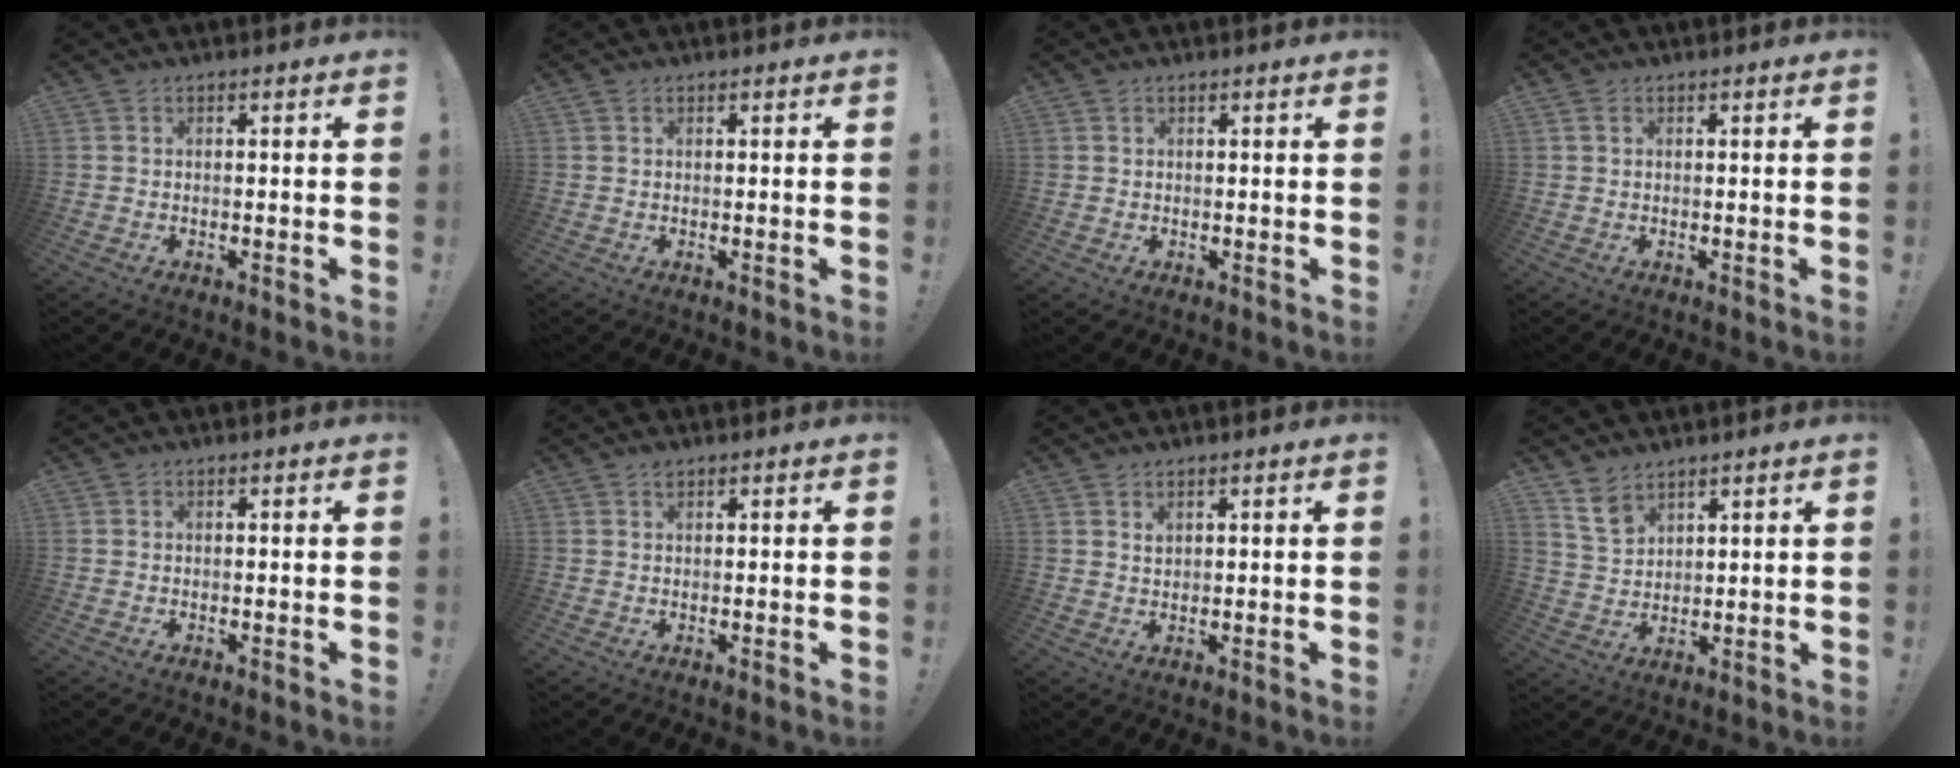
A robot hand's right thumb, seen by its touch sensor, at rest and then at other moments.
{"total": 0.6, "force": [0.4, 0.4, 0.1], "torque": [0.001, -0.002, 0.007]}
{"total": 3.1, "force": [1.5, 2.7, 0.3], "torque": [0.002, -0.008, 0.027]}
{"total": 1.4, "force": [0.7, 0.9, 0.9], "torque": [-0.020, 0.002, 0.014]}
{"total": 0.0}
{"total": 0.9, "force": [0.8, 0.3, 0.3], "torque": [0.001, -0.003, 0.014]}
{"total": 1.7, "force": [1.4, 0.9, 0.6], "torque": [0.002, -0.009, 0.023]}
{"total": 7.6, "force": [5.7, 4.4, 2.6], "torque": [-0.046, -0.034, 0.112]}